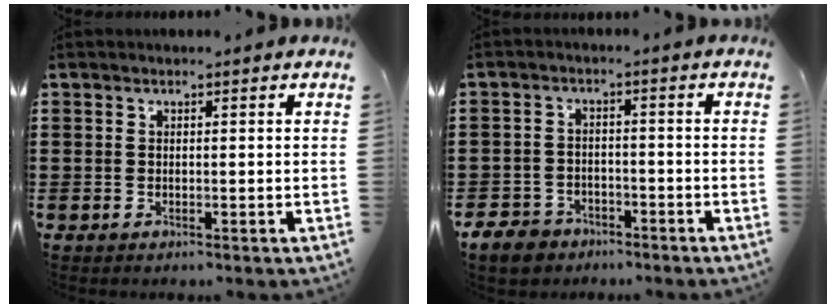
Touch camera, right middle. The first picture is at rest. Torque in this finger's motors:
{"motor_torque": [0.64, -0.23, 0.29, 0.03]}